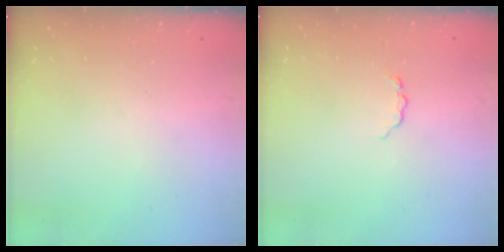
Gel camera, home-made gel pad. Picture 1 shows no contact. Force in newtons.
{"total": 3.6, "press": 3.5, "slide": 0.5}